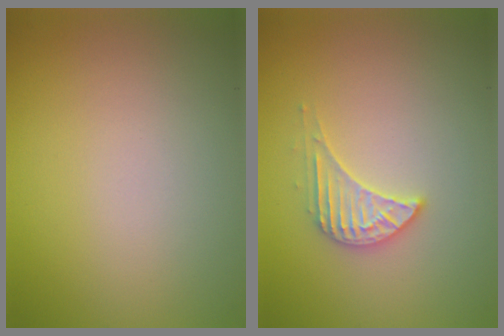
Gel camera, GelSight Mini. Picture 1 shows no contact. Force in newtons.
{"total": 2.6, "press": 2.6, "slide": 0.2}